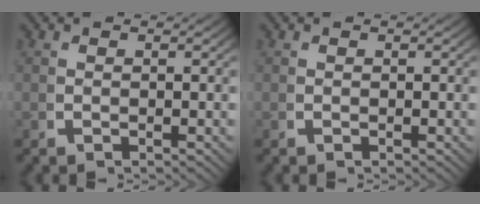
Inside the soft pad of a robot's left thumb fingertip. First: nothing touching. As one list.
[{"total": 0.0}]